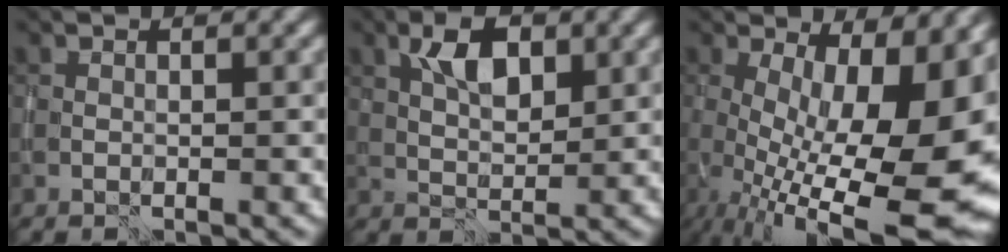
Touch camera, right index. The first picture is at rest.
{"total": 3.9, "force": [1.7, 1.9, 2.9], "torque": [-0.053, 0.005, 0.030]}
{"total": 16.2, "force": [-1.8, 6.4, 14.8], "torque": [-0.184, -0.018, -0.006]}